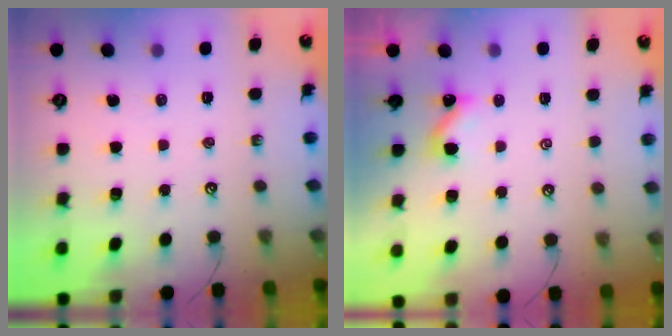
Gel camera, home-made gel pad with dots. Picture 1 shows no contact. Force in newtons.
{"total": 2.5, "press": 2.5, "slide": 0.3}